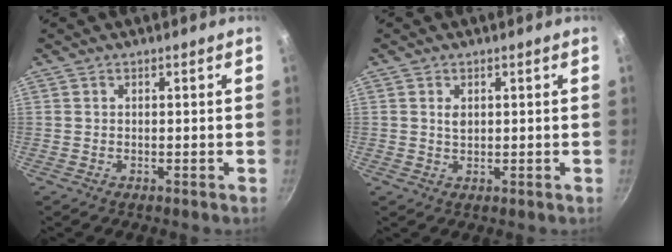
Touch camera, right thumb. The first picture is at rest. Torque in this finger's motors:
{"motor_torque": [0.29, 0.56, 0.24, 0.14, -0.01]}